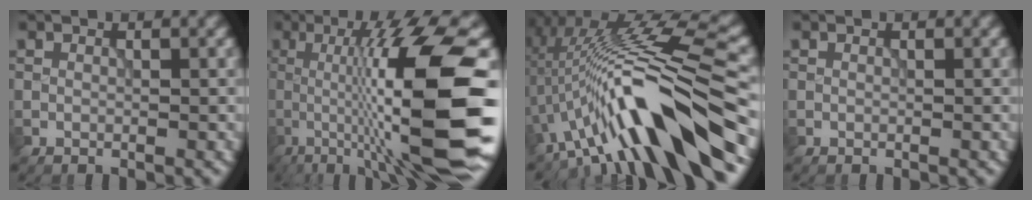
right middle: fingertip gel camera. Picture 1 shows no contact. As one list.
[{"total": 15.1, "force": [-1.8, 2.6, 14.8], "torque": [-0.226, 0.020, -0.028]}, {"total": 12.5, "force": [-3.5, 2.0, 11.8], "torque": [-0.192, 0.022, -0.055]}, {"total": 0.0}]